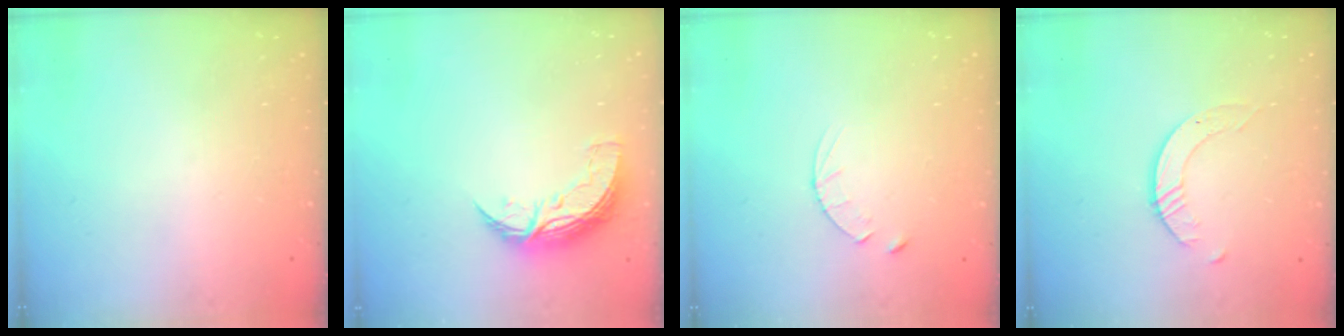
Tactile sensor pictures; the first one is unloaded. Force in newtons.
{"total": 8.4, "press": 8.4, "slide": 0.3}
{"total": 3.9, "press": 3.9, "slide": 0.4}
{"total": 2.6, "press": 2.6, "slide": 0.3}